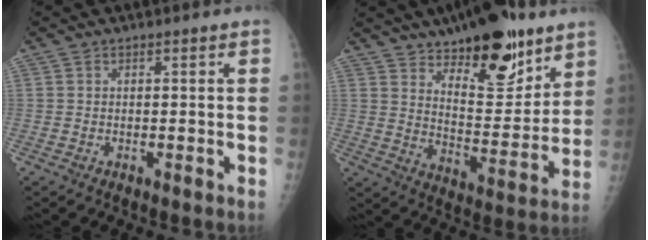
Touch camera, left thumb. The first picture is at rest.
{"total": 19.9, "force": [13.0, 8.1, 12.7], "torque": [-0.141, -0.076, 0.207]}